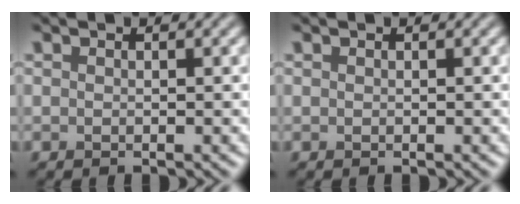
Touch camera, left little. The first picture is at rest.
{"total": 0.0}